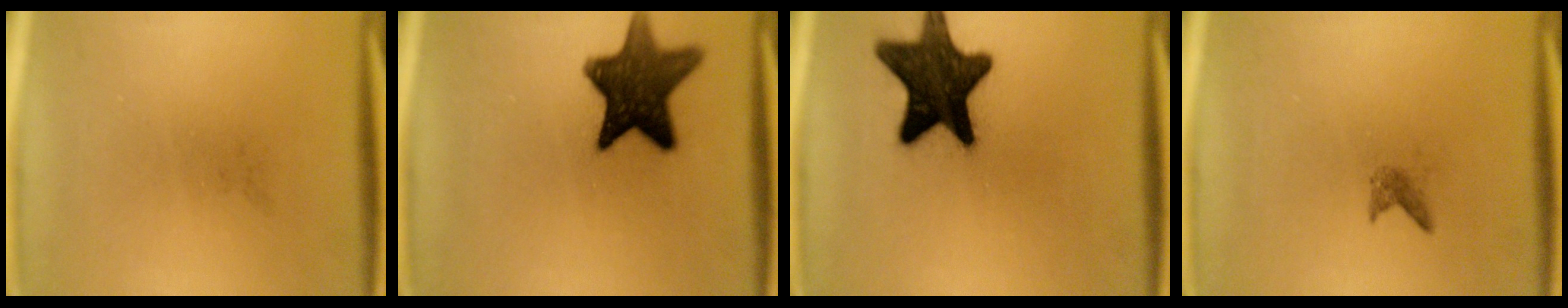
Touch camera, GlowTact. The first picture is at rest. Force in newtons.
{"total": 13.1}
{"total": 16.1}
{"total": 0.9}